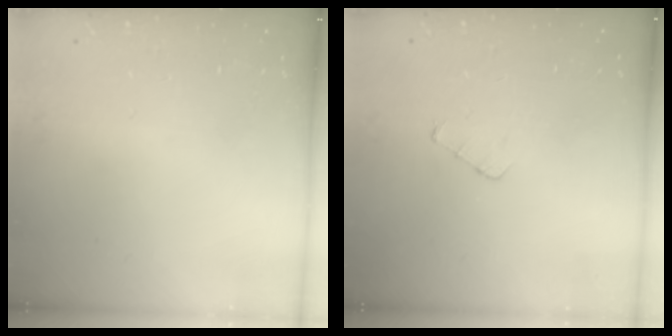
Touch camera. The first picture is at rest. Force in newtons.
{"total": 3.1, "press": 3.1, "slide": 0.4}